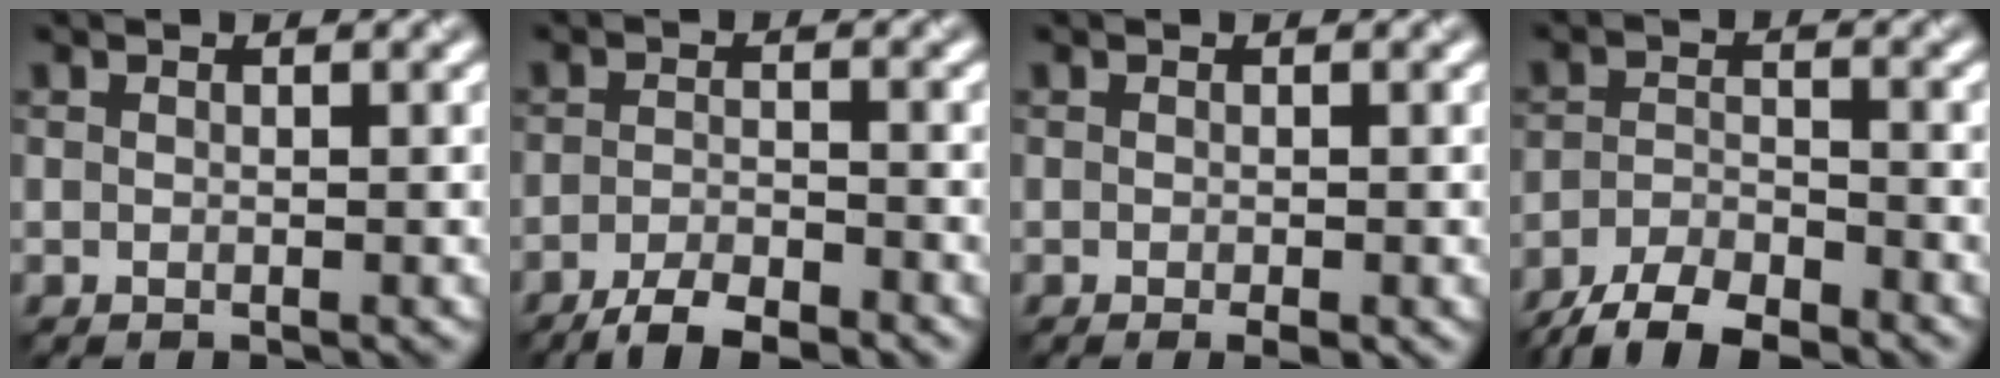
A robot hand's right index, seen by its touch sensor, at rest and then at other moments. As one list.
[{"total": 4.1, "force": [-3.2, 1.0, 2.4], "torque": [-0.046, -0.003, -0.060]}, {"total": 1.1, "force": [-0.5, 0.2, 1.0], "torque": [-0.013, -0.005, -0.006]}, {"total": 5.9, "force": [-4.9, 1.5, 2.9], "torque": [-0.049, -0.008, -0.093]}]